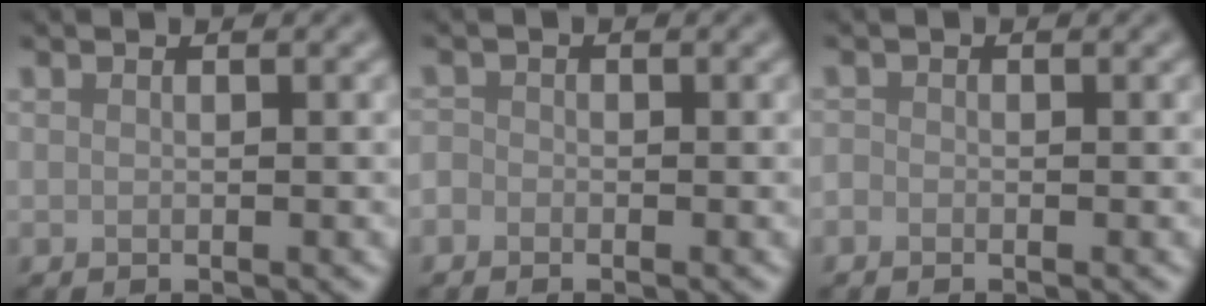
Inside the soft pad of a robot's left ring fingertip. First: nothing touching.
{"total": 1.0, "force": [-0.9, -0.1, -0.4], "torque": [-0.001, -0.001, -0.006]}
{"total": 0.8, "force": [-0.6, -0.3, -0.4], "torque": [-0.005, -0.003, -0.001]}